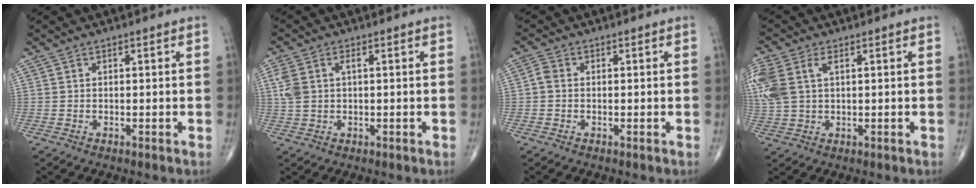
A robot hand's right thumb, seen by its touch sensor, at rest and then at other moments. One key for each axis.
{"total": 4.9, "fx": 1.0, "fy": 2.8, "fz": 3.8, "tx": -0.106, "ty": 0.015, "tz": 0.021}
{"total": 1.7, "fx": -0.2, "fy": 1.3, "fz": 1.1, "tx": -0.019, "ty": 0.002, "tz": -0.010}
{"total": 11.5, "fx": 3.2, "fy": 7.1, "fz": 8.4, "tx": -0.240, "ty": 0.013, "tz": 0.067}